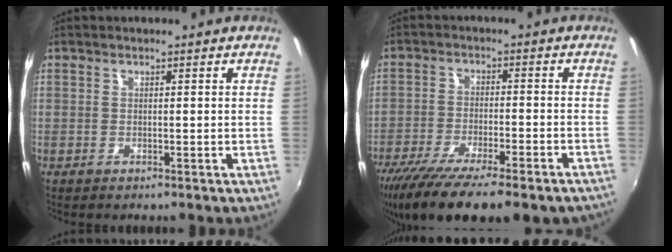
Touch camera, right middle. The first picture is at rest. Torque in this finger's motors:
{"motor_torque": [1.30, -0.84, 0.36, 0.21]}